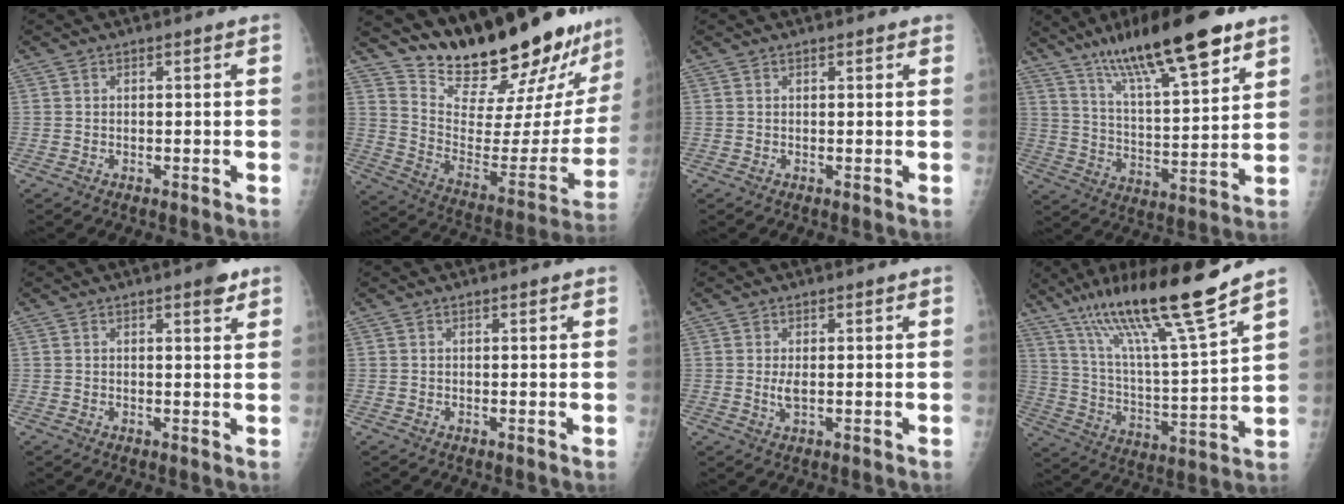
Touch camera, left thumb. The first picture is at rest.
{"total": 28.1, "force": [24.7, 5.4, 12.2], "torque": [-0.160, -0.180, 0.356]}
{"total": 1.1, "force": [0.9, 0.4, 0.4], "torque": [-0.006, -0.001, 0.011]}
{"total": 20.7, "force": [13.5, 4.7, 15.0], "torque": [-0.231, -0.051, 0.229]}
{"total": 3.2, "force": [2.1, 0.9, 2.2], "torque": [-0.022, -0.009, 0.024]}
{"total": 0.6, "force": [0.6, 0.2, 0.3], "torque": [-0.008, -0.003, 0.009]}
{"total": 2.0, "force": [0.4, 0.7, 1.8], "torque": [-0.039, -0.006, 0.013]}
{"total": 20.1, "force": [14.5, 0.6, 13.9], "torque": [-0.224, -0.066, 0.259]}